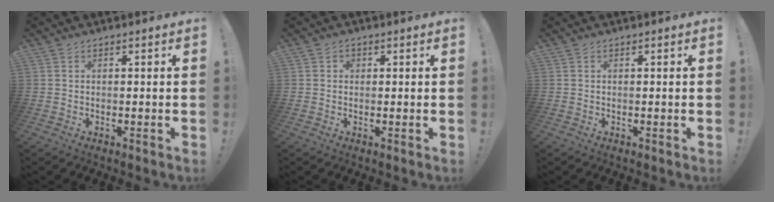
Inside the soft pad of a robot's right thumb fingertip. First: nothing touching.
{"total": 1.4, "force": [0.1, 1.2, 0.6], "torque": [-0.003, 0.001, 0.000]}
{"total": 0.0}